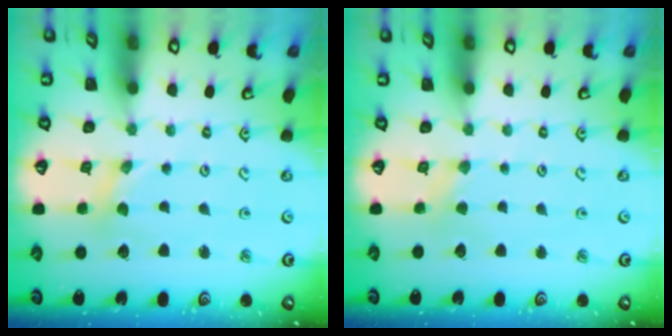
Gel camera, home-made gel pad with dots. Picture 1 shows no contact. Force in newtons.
{"total": 0.9, "press": 0.8, "slide": 0.3}